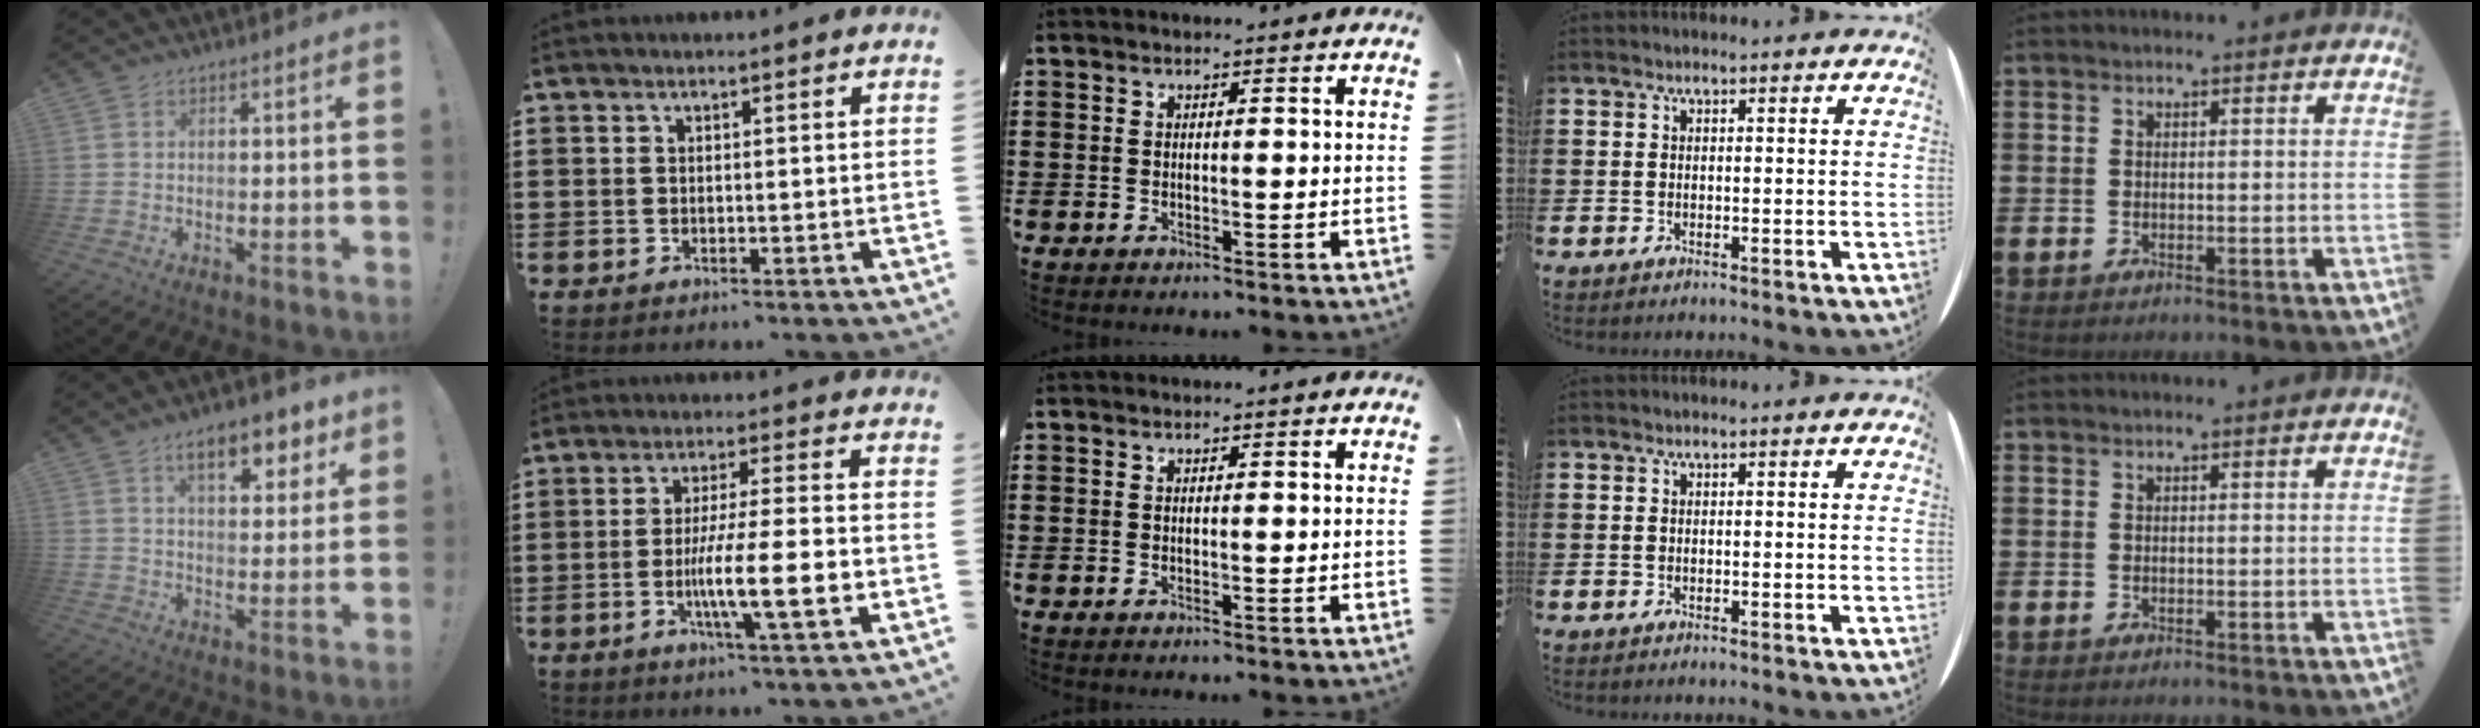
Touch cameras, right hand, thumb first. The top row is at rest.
{"thumb": {"total": 11.3, "force": [6.4, 4.5, 8.2], "torque": [-0.113, -0.028, 0.109]}, "index": {"total": 11.3, "force": [-2.9, 1.5, 10.8], "torque": [-0.204, -0.014, -0.052]}}